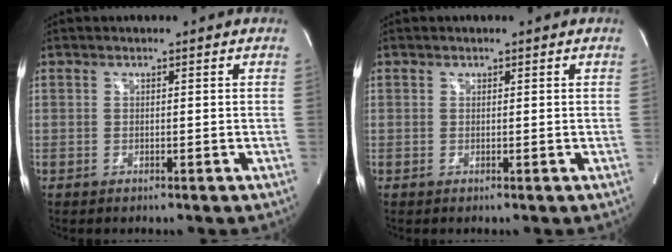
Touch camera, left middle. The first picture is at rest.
{"total": 0.0}